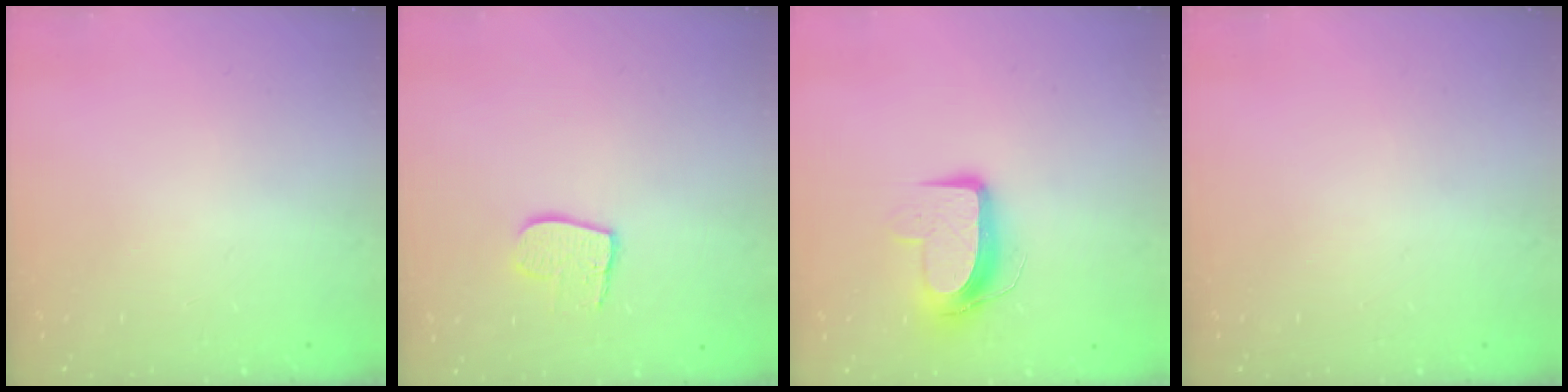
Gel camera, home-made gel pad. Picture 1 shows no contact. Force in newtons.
{"total": 8.3, "press": 8.3, "slide": 0.7}
{"total": 10.4, "press": 10.4, "slide": 0.6}
{"total": 0.0}